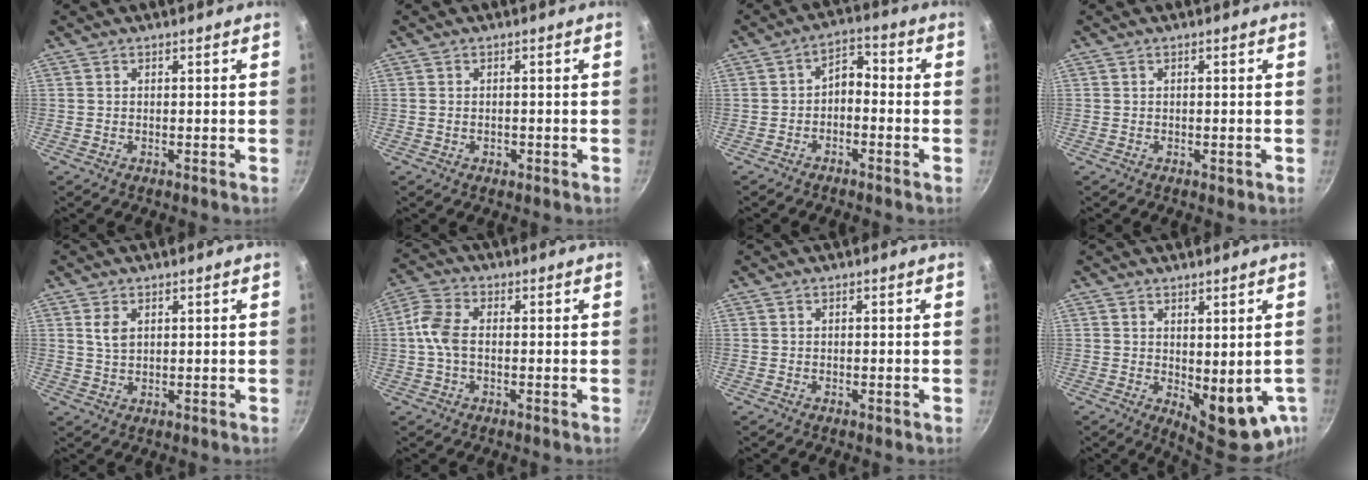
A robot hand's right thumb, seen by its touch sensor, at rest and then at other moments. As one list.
[{"total": 1.2, "force": [-0.4, 0.9, 0.7], "torque": [-0.010, 0.002, -0.006]}, {"total": 4.3, "force": [-1.6, 2.6, 3.0], "torque": [-0.036, 0.035, -0.029]}, {"total": 0.9, "force": [-0.4, 0.6, 0.6], "torque": [-0.007, 0.001, -0.004]}, {"total": 2.9, "force": [1.2, 1.8, 2.0], "torque": [-0.036, -0.008, 0.025]}, {"total": 6.2, "force": [-0.3, 3.8, 4.9], "torque": [-0.108, 0.020, -0.016]}, {"total": 0.9, "force": [-0.4, 0.6, 0.6], "torque": [-0.008, 0.001, -0.004]}, {"total": 11.7, "force": [-0.9, 5.6, 10.3], "torque": [-0.102, -0.012, 0.007]}]